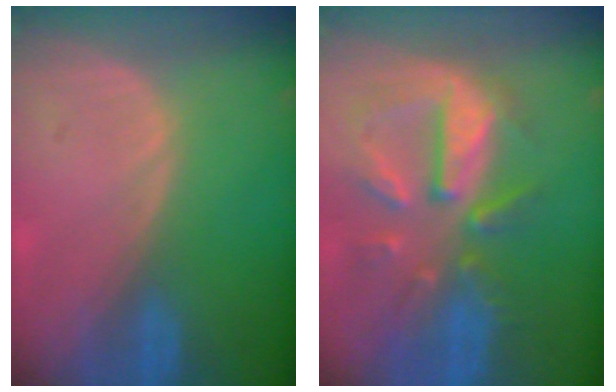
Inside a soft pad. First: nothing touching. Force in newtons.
{"total": 10.6, "press": 9.4, "slide": 4.9}